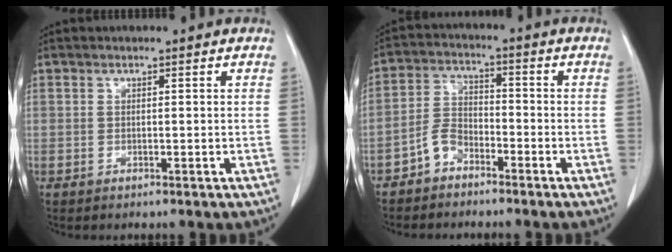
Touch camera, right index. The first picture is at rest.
{"total": 4.6, "force": [-3.1, 2.8, 1.9], "torque": [-0.038, 0.009, -0.063]}